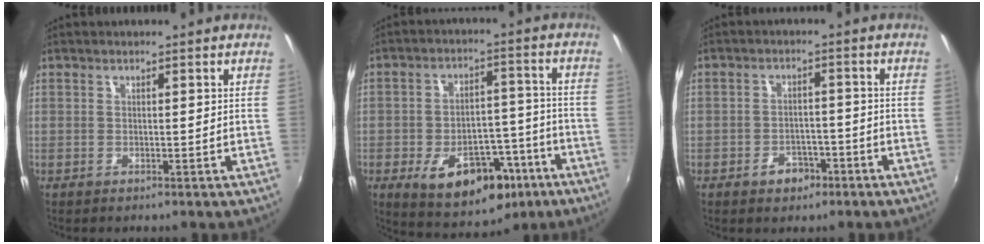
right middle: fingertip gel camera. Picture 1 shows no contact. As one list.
[{"total": 16.0, "force": [-8.2, 9.2, 10.2], "torque": [-0.172, 0.012, -0.104]}, {"total": 4.6, "force": [-2.8, 3.1, 1.9], "torque": [-0.042, 0.004, -0.033]}]